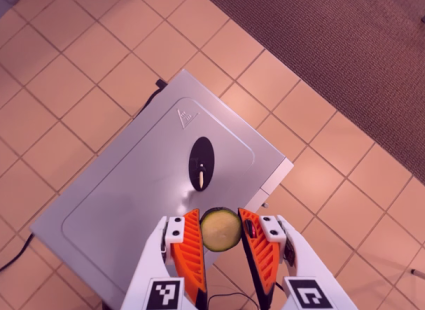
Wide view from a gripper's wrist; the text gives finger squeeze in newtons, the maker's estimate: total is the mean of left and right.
{"total": 8.9, "left": 9.0, "right": 8.8}